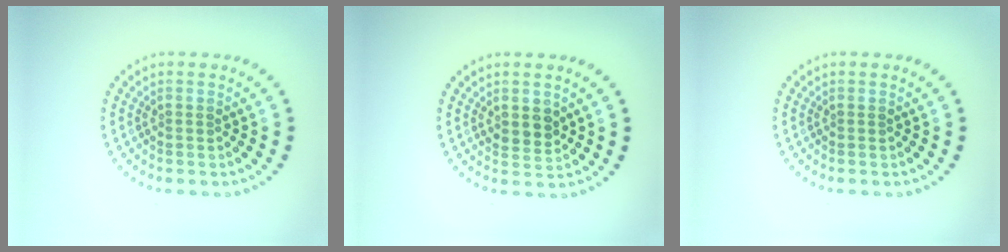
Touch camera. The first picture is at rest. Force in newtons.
{"total": 1.9, "press": 1.7, "slide": 0.7}
{"total": 0.0}